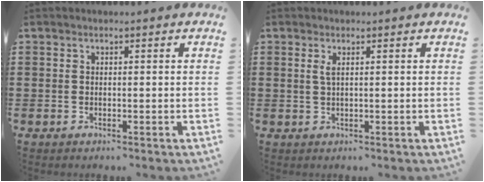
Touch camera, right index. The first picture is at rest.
{"total": 1.2, "force": [0.4, 0.2, 1.1], "torque": [-0.023, 0.003, 0.006]}